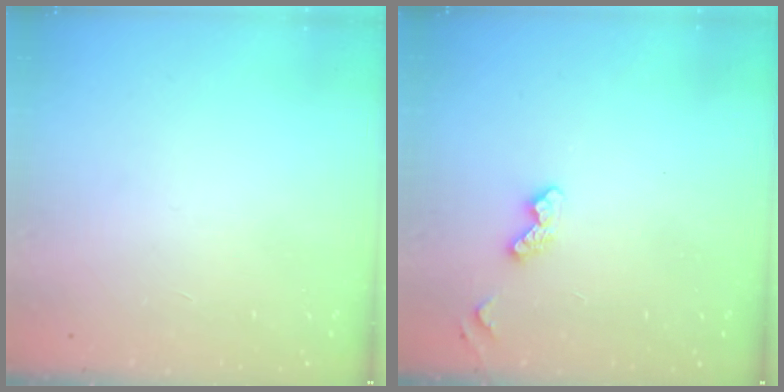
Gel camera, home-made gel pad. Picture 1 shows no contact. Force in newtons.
{"total": 4.4, "press": 4.4, "slide": 0.6}